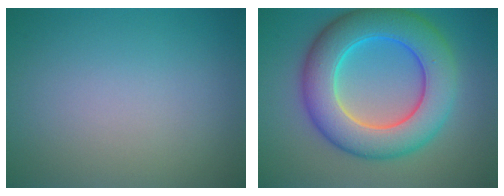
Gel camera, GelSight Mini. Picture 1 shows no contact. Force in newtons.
{"total": 9.9, "press": 9.8, "slide": 0.3}